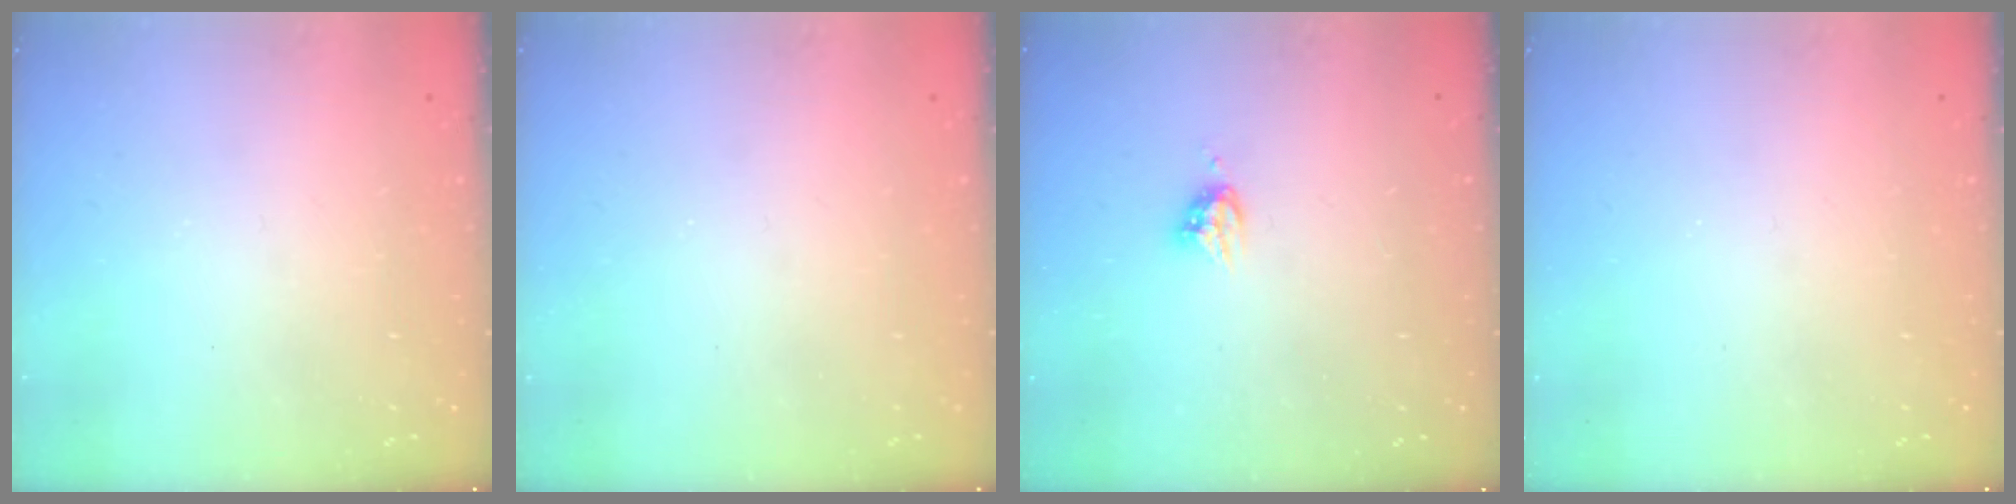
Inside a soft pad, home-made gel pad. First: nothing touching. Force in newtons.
{"total": 0.0}
{"total": 4.6, "press": 4.6, "slide": 0.5}
{"total": 0.0}